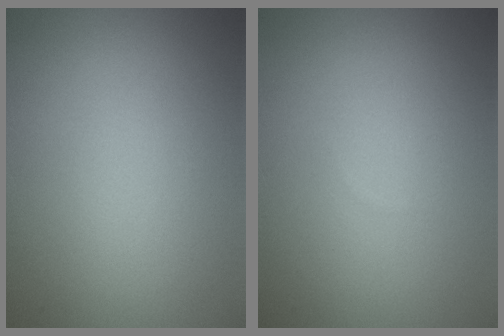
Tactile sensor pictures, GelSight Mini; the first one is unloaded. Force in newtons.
{"total": 0.0}